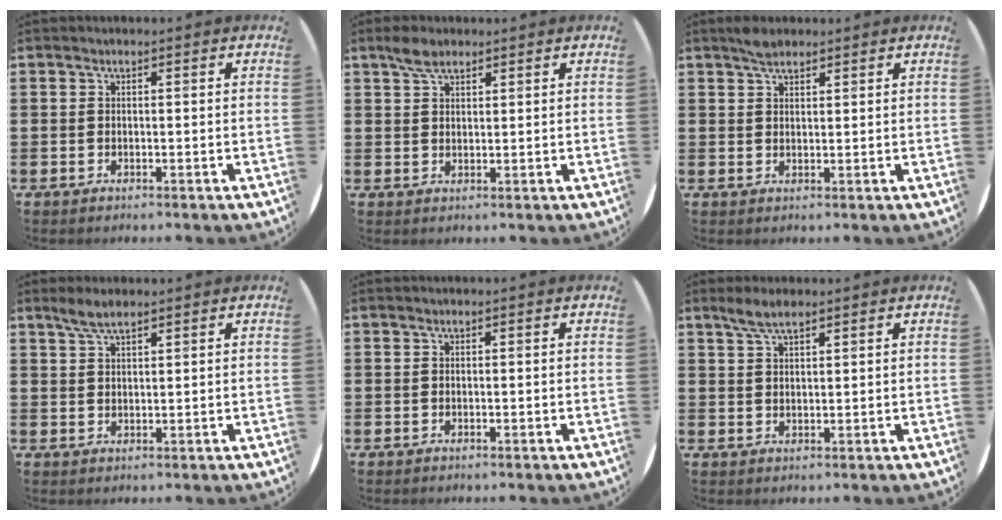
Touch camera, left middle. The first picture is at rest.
{"total": 3.1, "force": [2.4, 1.3, 1.5], "torque": [-0.026, 0.003, 0.042]}
{"total": 2.1, "force": [1.9, 0.7, 0.7], "torque": [-0.009, -0.001, 0.033]}
{"total": 2.9, "force": [2.3, 0.6, 1.6], "torque": [-0.028, 0.000, 0.040]}
{"total": 0.0}
{"total": 3.1, "force": [2.4, 0.7, 1.8], "torque": [-0.040, 0.004, 0.044]}